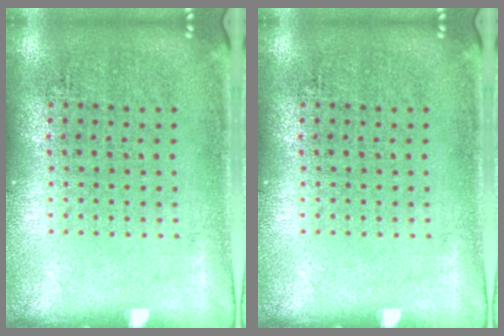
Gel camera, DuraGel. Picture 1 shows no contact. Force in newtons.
{"total": 0.0}